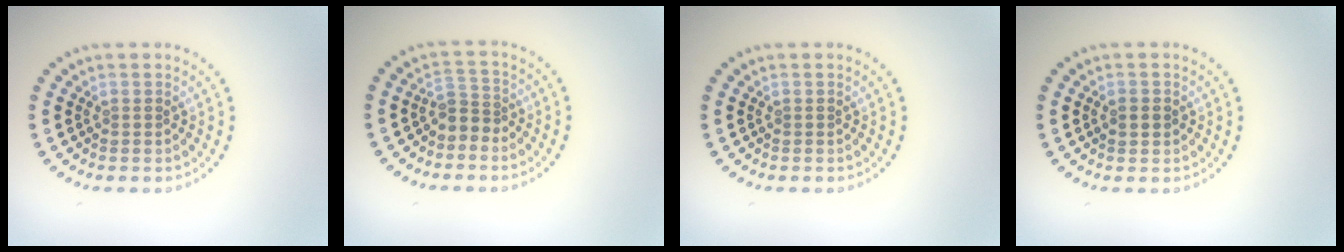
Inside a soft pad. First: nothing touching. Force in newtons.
{"total": 2.3, "press": 1.7, "slide": 1.5}
{"total": 0.0}
{"total": 1.3, "press": 1.3, "slide": 0.3}